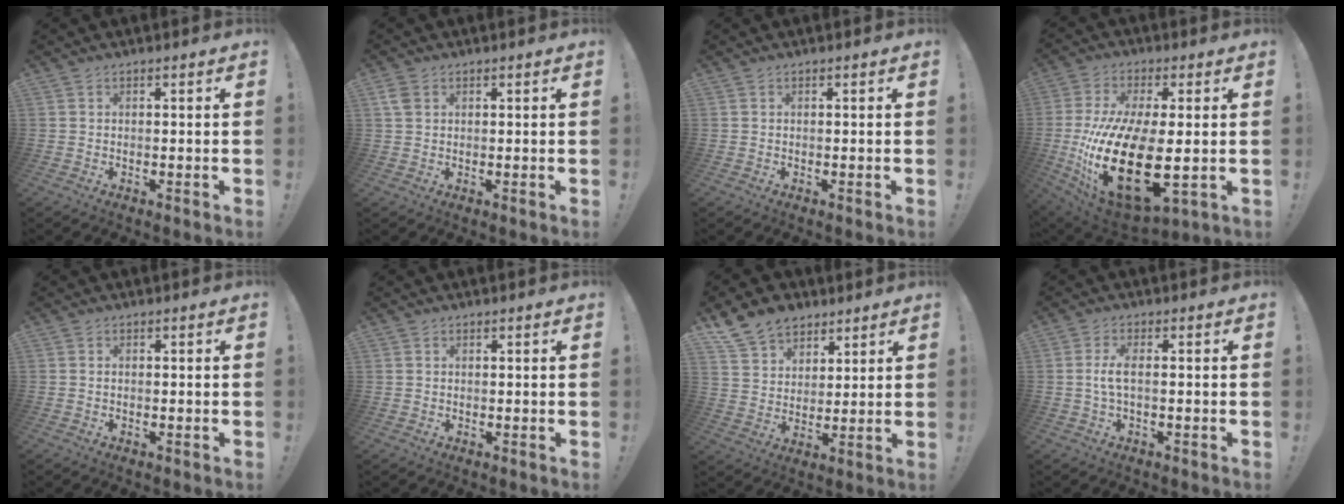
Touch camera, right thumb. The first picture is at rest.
{"total": 3.4, "force": [1.5, 2.3, 2.1], "torque": [-0.035, 0.003, 0.029]}
{"total": 0.0}
{"total": 26.8, "force": [-3.1, 12.4, 23.6], "torque": [-0.457, -0.011, -0.038]}
{"total": 0.7, "force": [0.2, 0.7, 0.0], "torque": [0.007, 0.000, 0.002]}
{"total": 2.0, "force": [1.0, 1.7, 0.0], "torque": [0.012, -0.010, 0.016]}
{"total": 12.2, "force": [8.6, 8.2, 3.1], "torque": [-0.056, -0.058, 0.170]}
{"total": 4.9, "force": [-0.1, 1.5, 4.6], "torque": [-0.089, -0.005, -0.006]}